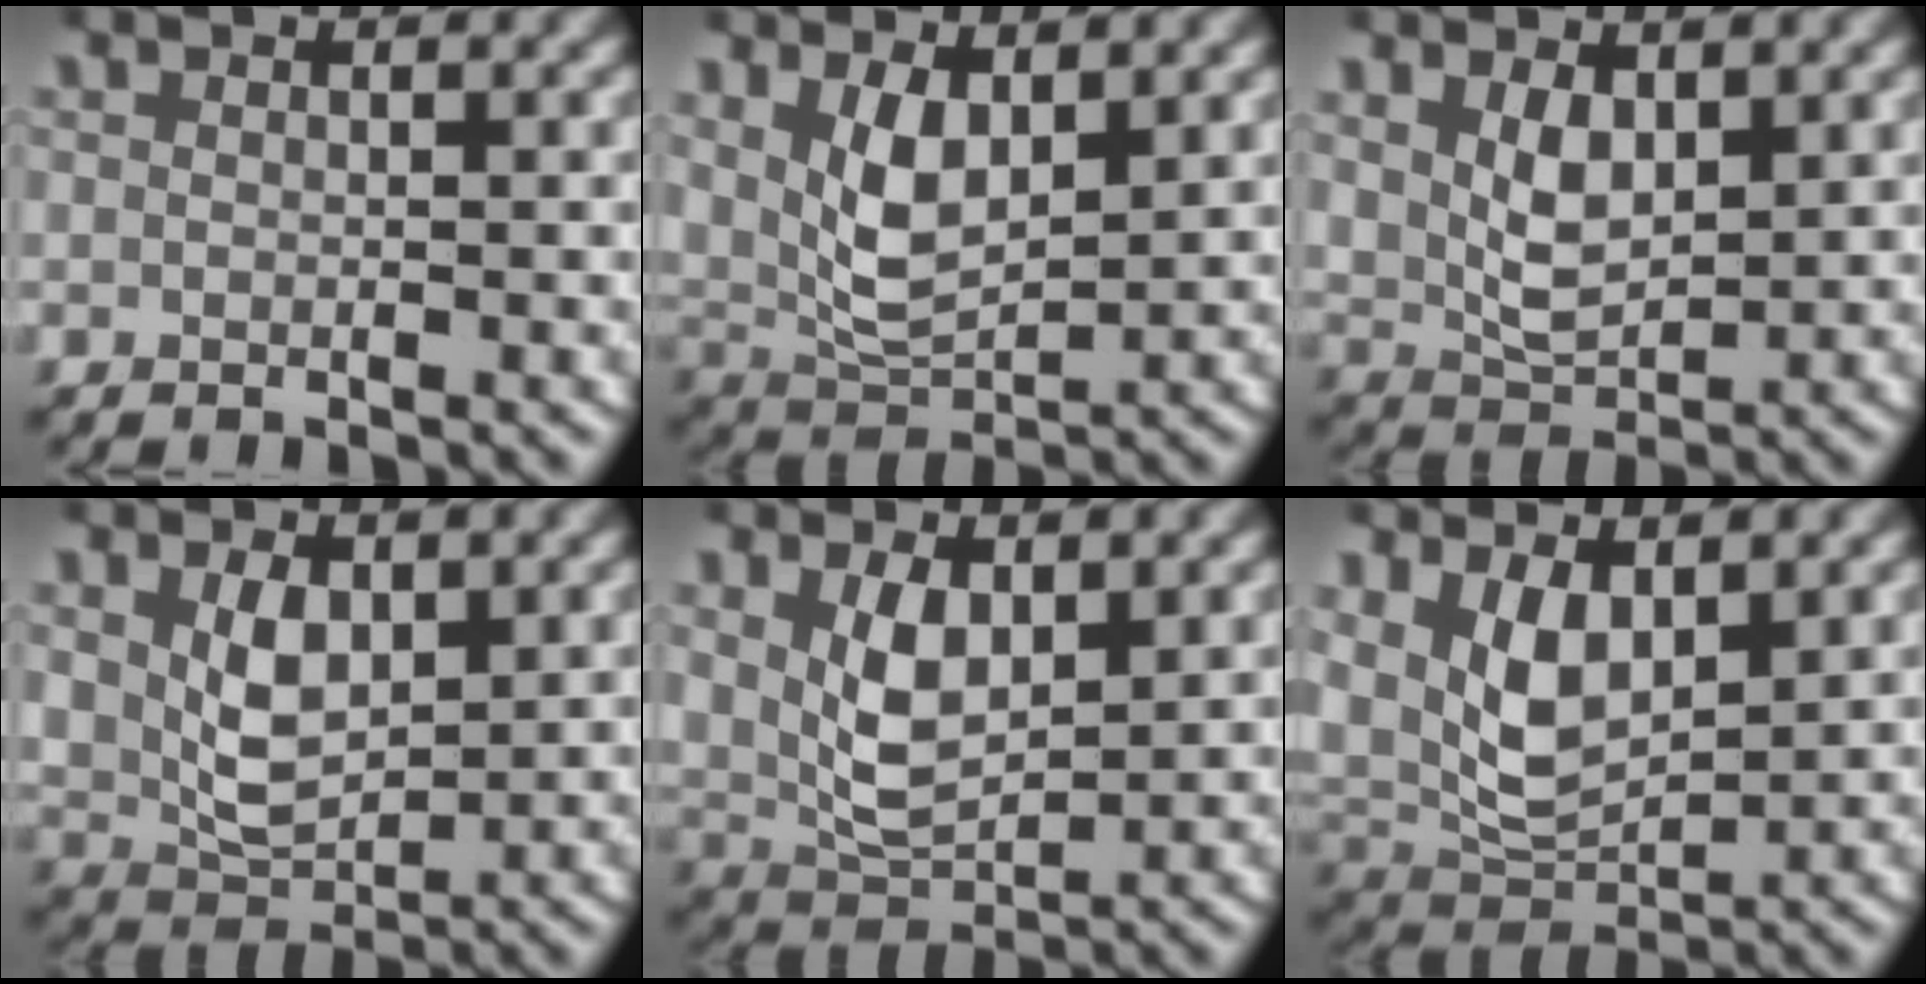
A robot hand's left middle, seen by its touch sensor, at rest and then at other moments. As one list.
[{"total": 5.2, "force": [2.4, 3.2, 3.4], "torque": [-0.081, -0.010, 0.047]}, {"total": 3.8, "force": [1.9, 2.4, 2.3], "torque": [-0.056, -0.020, 0.044]}, {"total": 4.3, "force": [1.6, 2.9, 2.7], "torque": [-0.065, -0.019, 0.040]}, {"total": 4.7, "force": [2.0, 3.0, 3.0], "torque": [-0.073, -0.014, 0.042]}, {"total": 7.3, "force": [2.5, 5.4, 4.3], "torque": [-0.113, -0.014, 0.048]}]